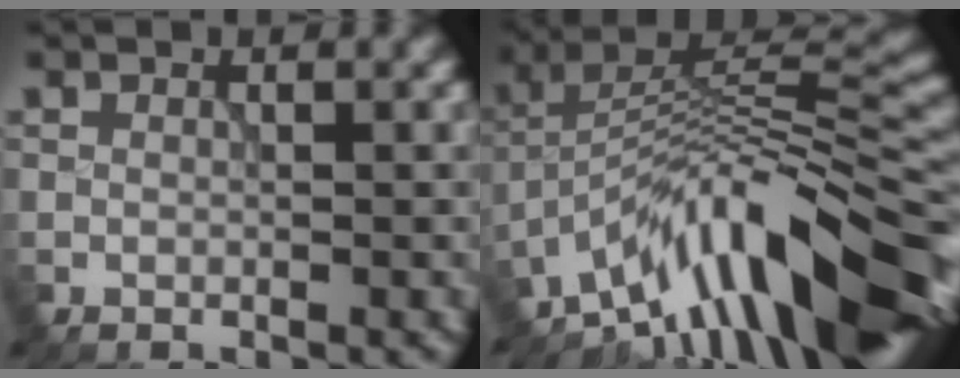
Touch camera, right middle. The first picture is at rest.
{"total": 13.1, "force": [-7.3, 3.9, 10.1], "torque": [-0.162, 0.040, -0.123]}